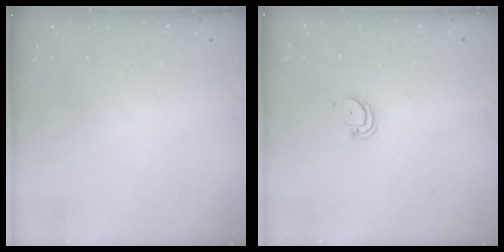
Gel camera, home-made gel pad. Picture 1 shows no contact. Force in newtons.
{"total": 2.7, "press": 2.7, "slide": 0.2}